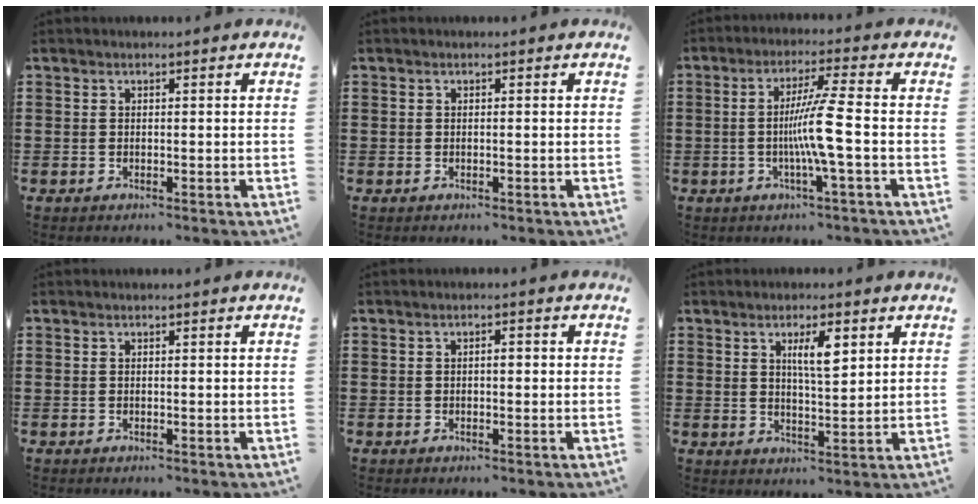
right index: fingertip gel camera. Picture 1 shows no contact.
{"total": 0.0}
{"total": 7.3, "force": [-1.3, -0.9, 7.1], "torque": [-0.130, -0.013, -0.030]}
{"total": 0.0}
{"total": 1.2, "force": [-0.1, 0.4, 1.2], "torque": [-0.021, 0.001, -0.003]}
{"total": 4.9, "force": [2.1, 1.3, 4.2], "torque": [-0.080, 0.005, 0.031]}